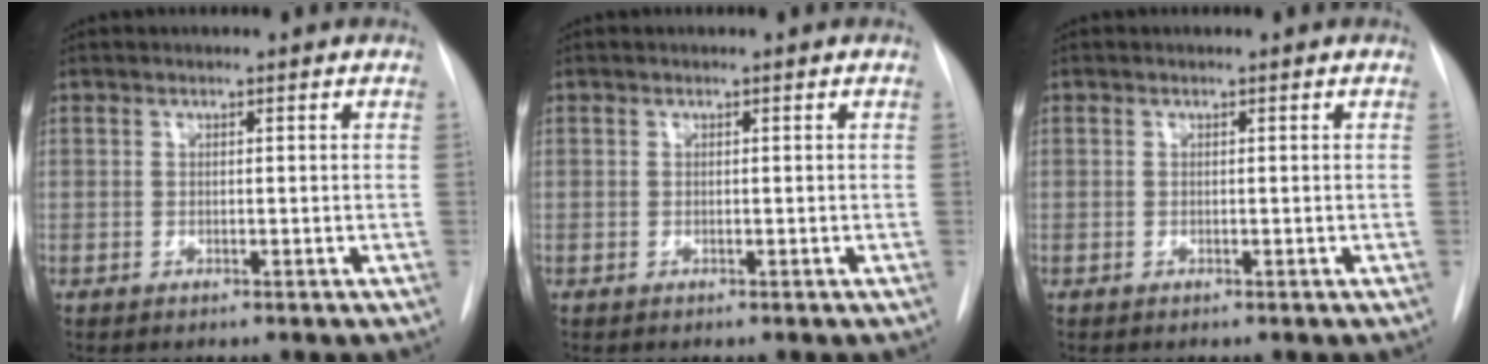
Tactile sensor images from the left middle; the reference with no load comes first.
{"total": 0.0}
{"total": 0.0}